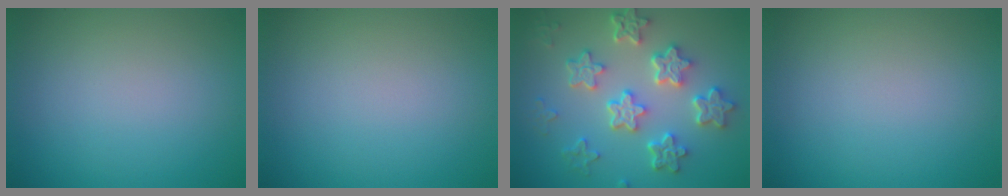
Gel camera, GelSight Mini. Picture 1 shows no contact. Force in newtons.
{"total": 0.0}
{"total": 6.4, "press": 4.9, "slide": 4.2}
{"total": 0.0}